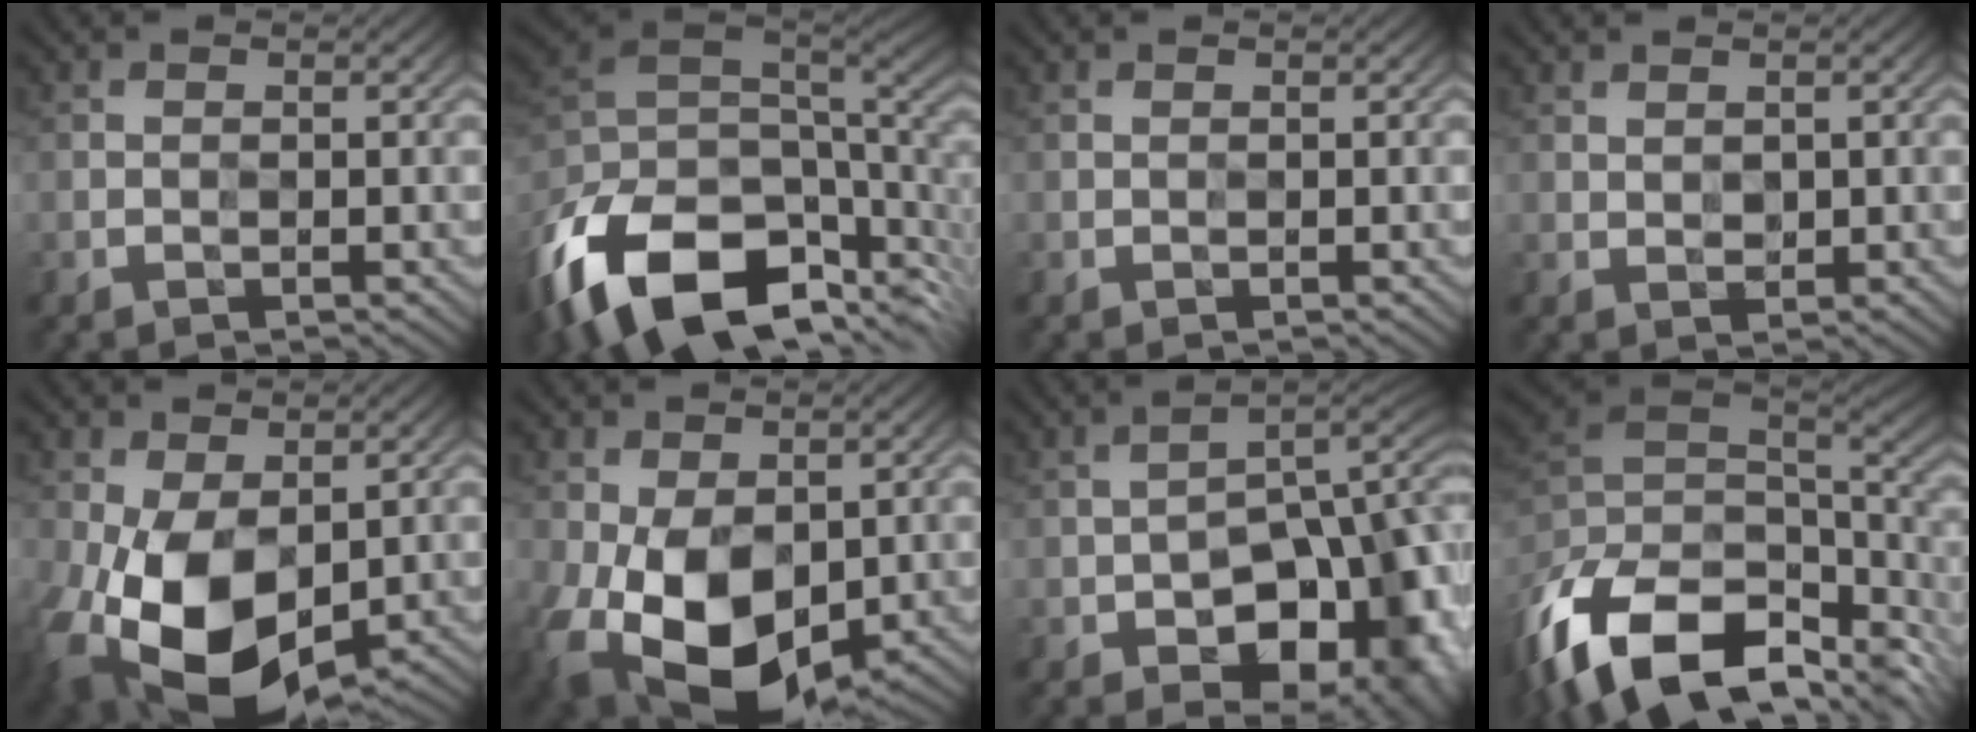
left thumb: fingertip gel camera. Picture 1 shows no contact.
{"total": 15.5, "force": [-6.9, 8.2, 11.2], "torque": [-0.275, -0.031, -0.104]}
{"total": 0.0}
{"total": 1.2, "force": [1.1, 0.2, -0.1], "torque": [-0.004, 0.000, 0.023]}
{"total": 12.6, "force": [-2.4, 8.4, 9.1], "torque": [-0.226, -0.044, -0.026]}
{"total": 12.6, "force": [-2.8, 8.4, 9.1], "torque": [-0.203, -0.039, -0.032]}
{"total": 15.4, "force": [-6.0, 9.2, 10.8], "torque": [-0.116, -0.002, -0.067]}
{"total": 15.3, "force": [-7.5, 8.9, 9.9], "torque": [-0.254, -0.020, -0.102]}